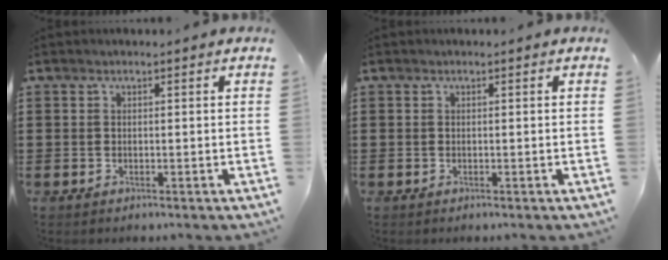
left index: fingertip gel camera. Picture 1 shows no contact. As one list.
[{"total": 0.0}]